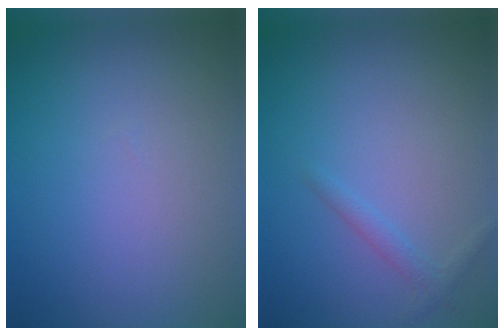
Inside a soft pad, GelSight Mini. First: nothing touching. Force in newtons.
{"total": 1.1, "press": 1.1, "slide": 0.0}